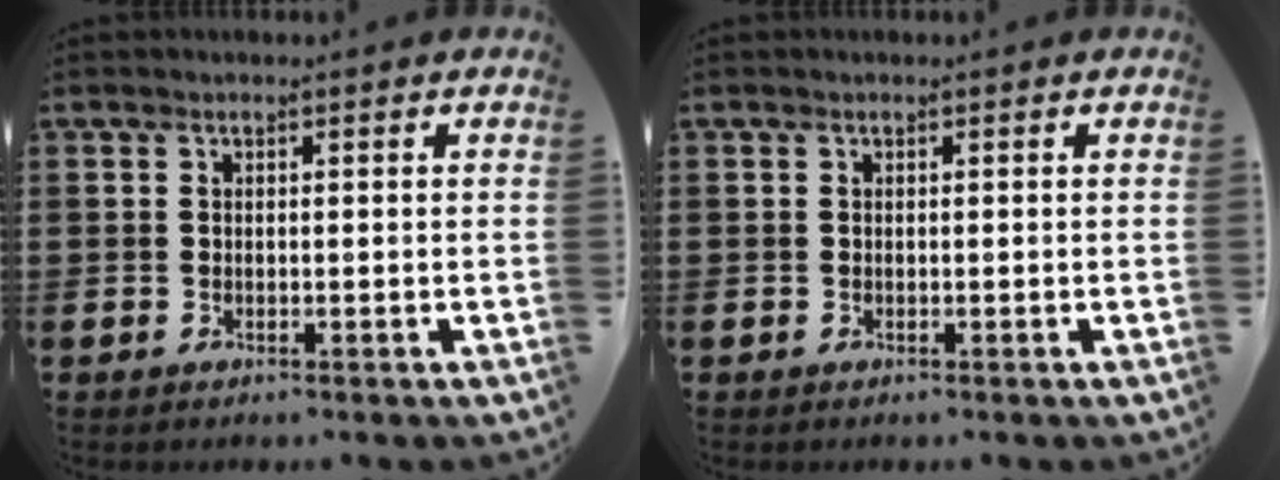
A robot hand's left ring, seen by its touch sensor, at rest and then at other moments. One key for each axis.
{"total": 0.0}